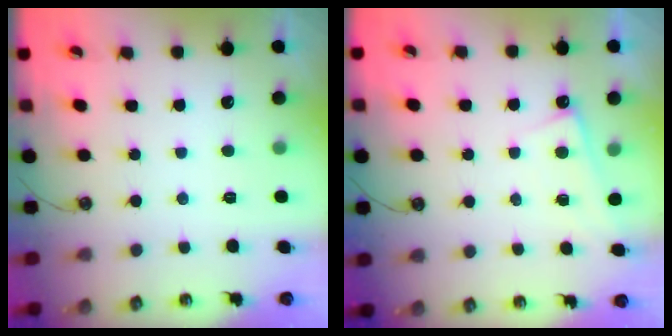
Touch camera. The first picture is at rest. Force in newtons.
{"total": 0.8, "press": 0.8, "slide": 0.2}